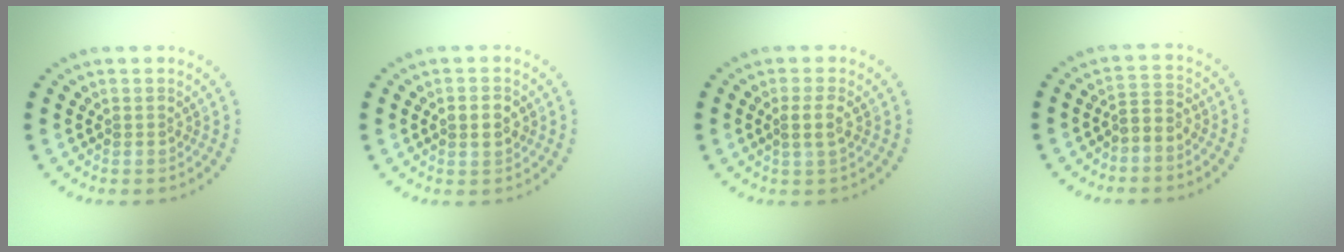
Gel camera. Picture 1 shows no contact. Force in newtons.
{"total": 2.3, "press": 2.3, "slide": 0.1}
{"total": 1.7, "press": 1.5, "slide": 0.9}
{"total": 2.0, "press": 1.4, "slide": 1.4}